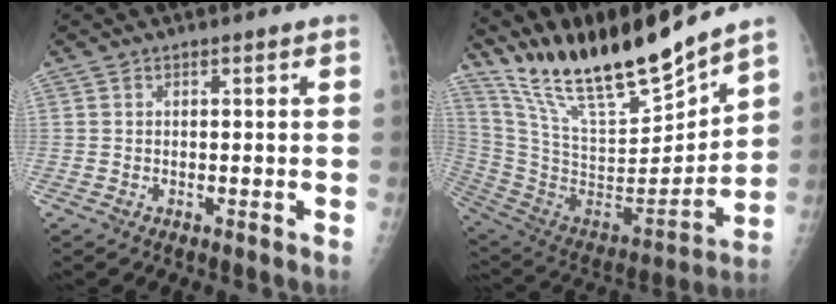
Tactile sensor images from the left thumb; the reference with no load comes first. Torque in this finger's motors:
{"motor_torque": [1.33, -0.82, 1.28, -1.49, 0.11]}